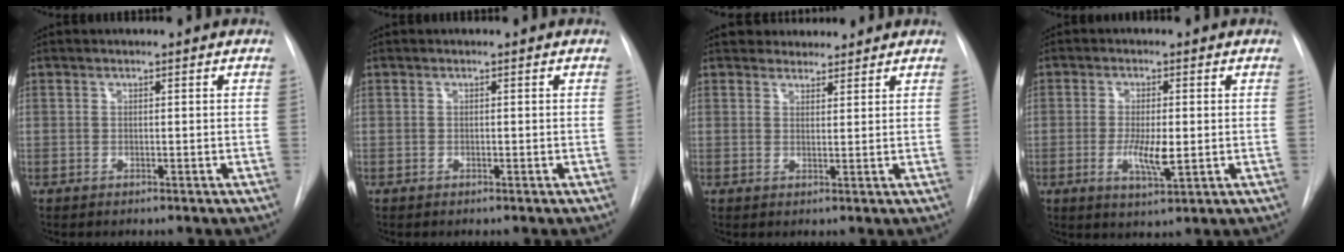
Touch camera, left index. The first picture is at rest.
{"total": 0.7, "force": [-0.7, -0.1, -0.1], "torque": [0.001, -0.006, -0.012]}
{"total": 3.8, "force": [3.5, 1.5, 0.1], "torque": [0.007, 0.013, 0.051]}
{"total": 5.3, "force": [-1.4, 1.2, 5.0], "torque": [-0.096, -0.016, -0.021]}